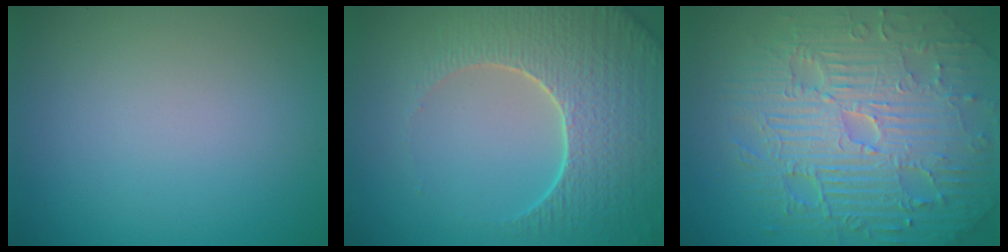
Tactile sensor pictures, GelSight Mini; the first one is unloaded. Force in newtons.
{"total": 7.3, "press": 5.8, "slide": 4.3}
{"total": 11.6, "press": 7.5, "slide": 8.8}